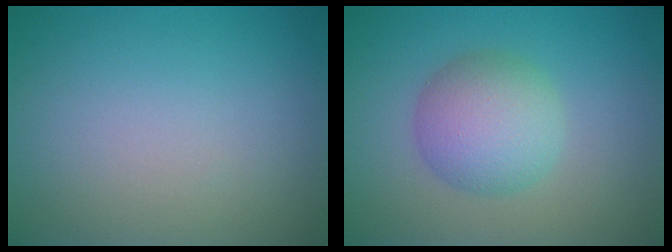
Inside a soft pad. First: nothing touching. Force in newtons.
{"total": 4.8, "press": 4.8, "slide": 0.1}